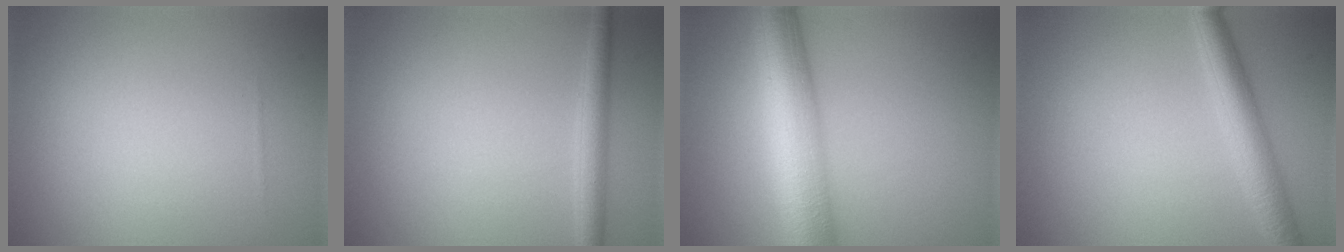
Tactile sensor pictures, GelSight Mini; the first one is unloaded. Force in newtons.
{"total": 2.2, "press": 2.2, "slide": 0.0}
{"total": 9.4, "press": 9.4, "slide": 0.3}
{"total": 4.0, "press": 4.0, "slide": 0.1}